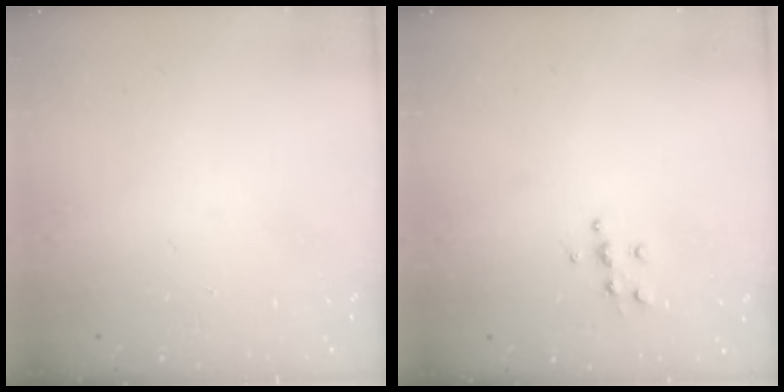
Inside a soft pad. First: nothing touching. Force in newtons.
{"total": 5.5, "press": 5.4, "slide": 0.6}